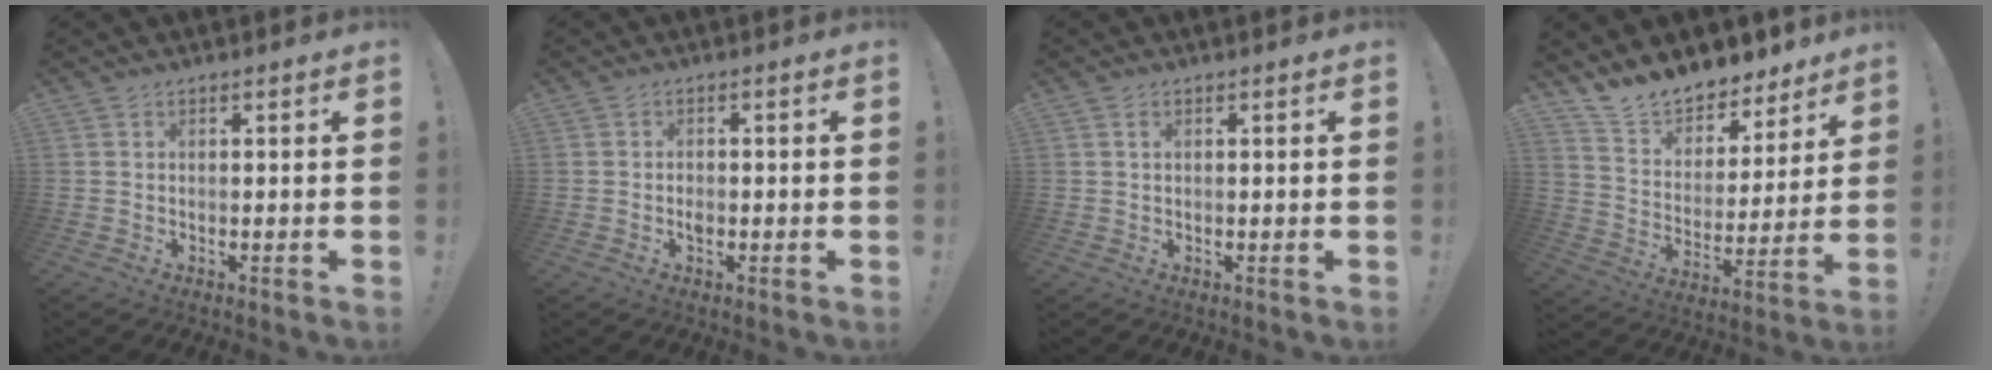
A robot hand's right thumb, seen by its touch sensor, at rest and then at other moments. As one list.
[{"total": 1.5, "force": [-0.6, 1.1, 0.8], "torque": [-0.007, 0.001, -0.012]}, {"total": 1.1, "force": [0.6, 0.6, 0.7], "torque": [-0.008, -0.001, 0.010]}, {"total": 12.2, "force": [11.4, 4.0, 1.5], "torque": [-0.044, -0.104, 0.208]}]